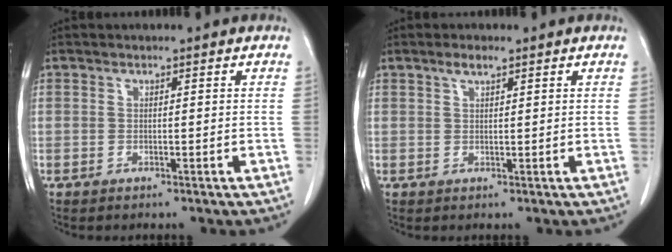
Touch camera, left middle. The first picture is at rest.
{"total": 1.7, "force": [1.2, 0.3, 1.2], "torque": [-0.028, 0.004, 0.022]}